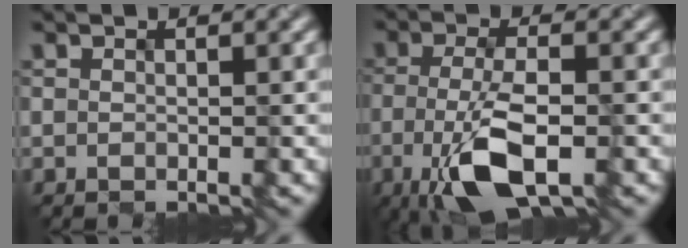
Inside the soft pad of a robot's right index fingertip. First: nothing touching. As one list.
[{"total": 6.6, "force": [-2.5, 2.2, 5.8], "torque": [-0.115, -0.005, -0.046]}]